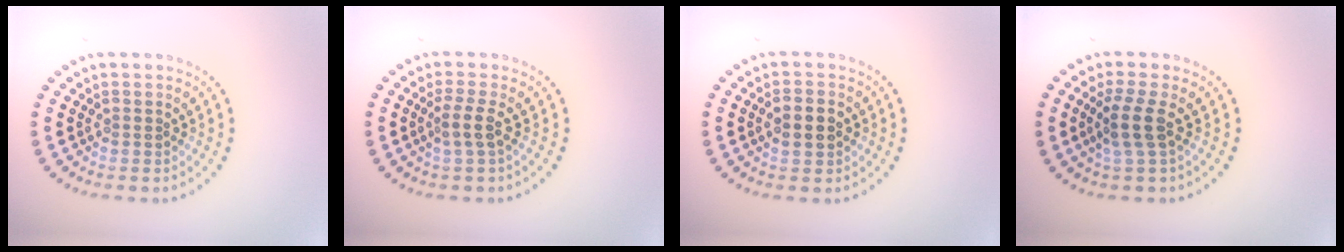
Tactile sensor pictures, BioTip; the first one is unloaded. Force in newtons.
{"total": 1.7, "press": 1.3, "slide": 1.1}
{"total": 2.4, "press": 2.4, "slide": 0.2}
{"total": 2.6, "press": 2.0, "slide": 1.6}